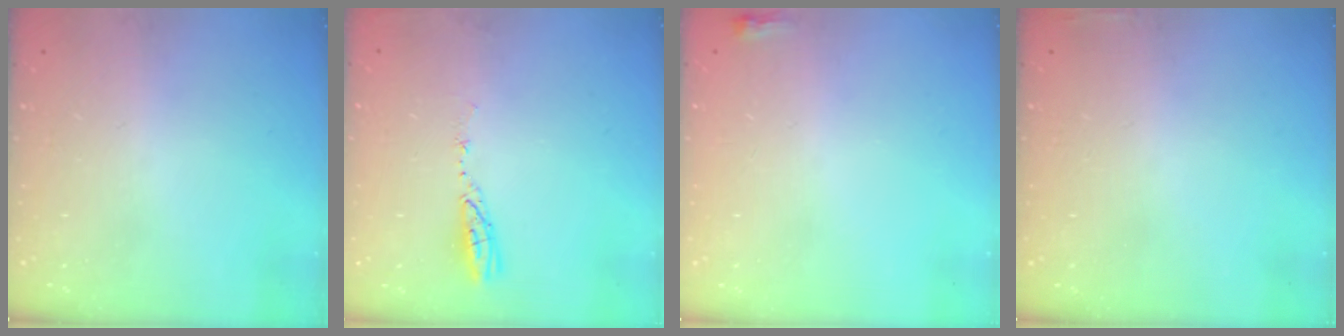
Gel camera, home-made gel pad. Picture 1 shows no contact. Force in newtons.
{"total": 3.8, "press": 3.8, "slide": 0.3}
{"total": 2.2, "press": 2.2, "slide": 0.6}
{"total": 3.1, "press": 3.0, "slide": 0.8}